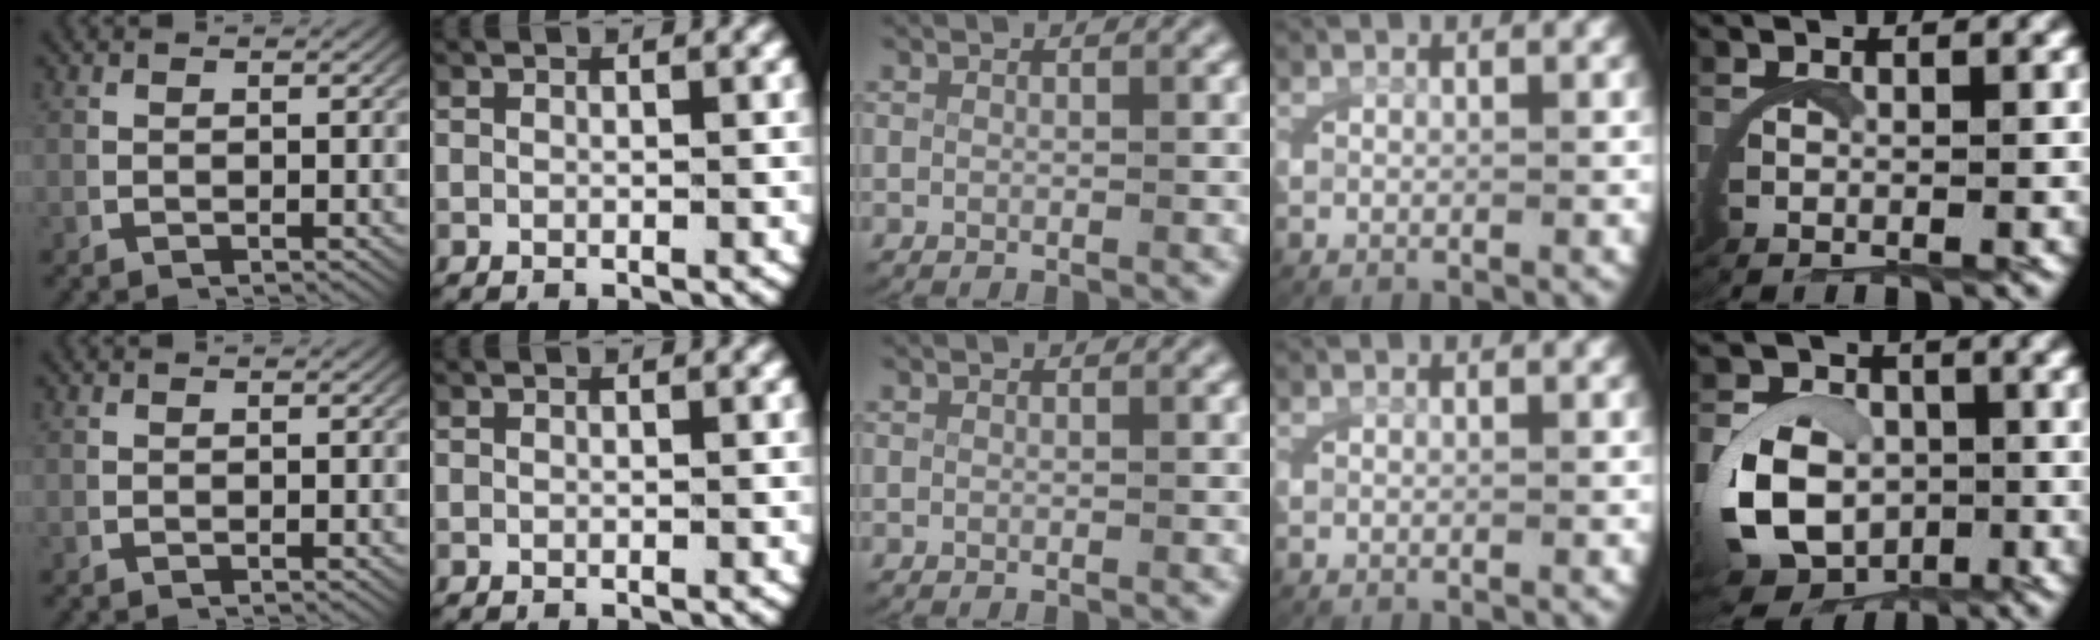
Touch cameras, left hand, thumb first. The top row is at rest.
{"little": {"total": 7.9, "force": [-2.1, 6.7, 3.6], "torque": [-0.098, -0.039, -0.029]}}